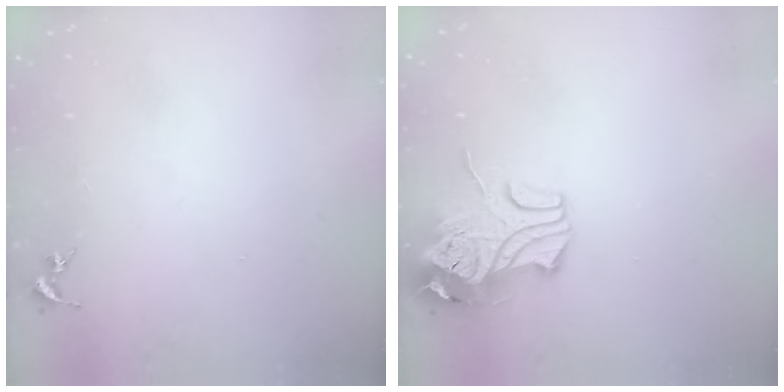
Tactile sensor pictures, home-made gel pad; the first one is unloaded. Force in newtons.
{"total": 10.8, "press": 10.6, "slide": 1.6}